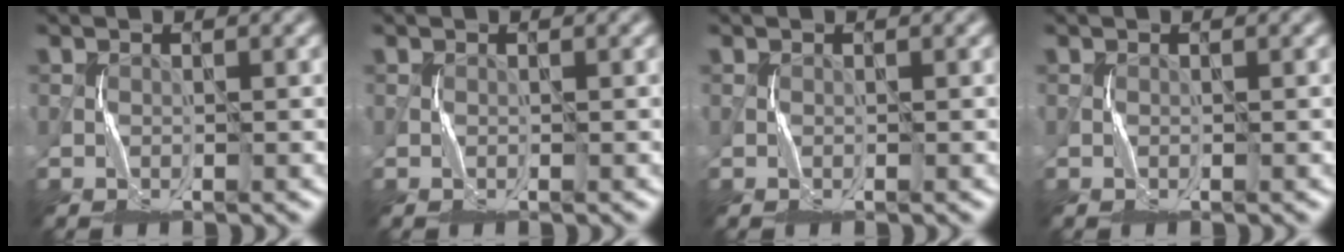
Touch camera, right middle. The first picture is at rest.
{"total": 0.0}
{"total": 0.0}
{"total": 0.0}